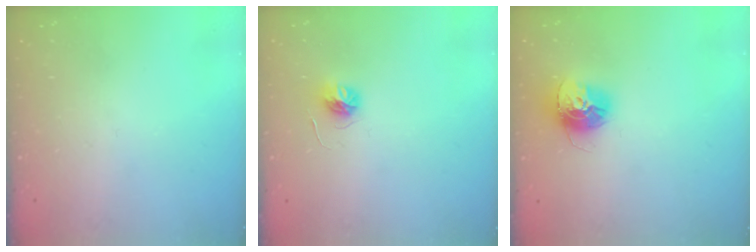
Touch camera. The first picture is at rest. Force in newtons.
{"total": 5.2, "press": 5.2, "slide": 0.6}
{"total": 13.8, "press": 13.7, "slide": 1.3}